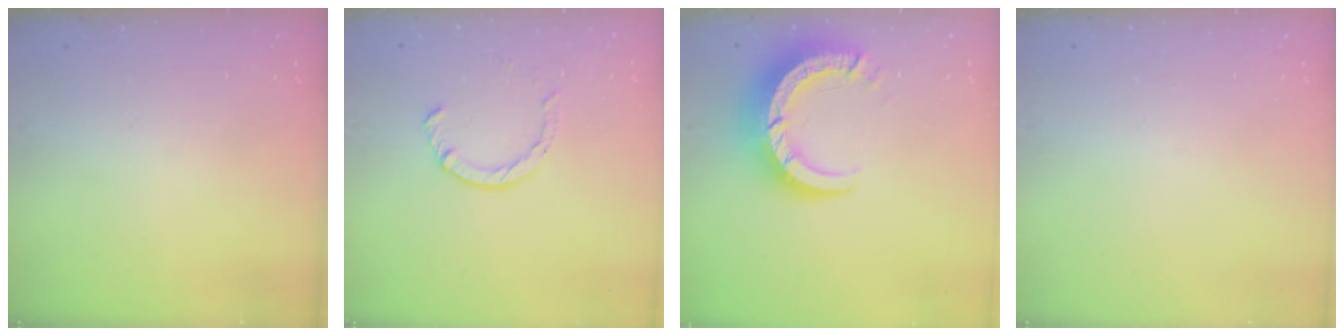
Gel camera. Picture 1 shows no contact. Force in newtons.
{"total": 2.4, "press": 2.4, "slide": 0.2}
{"total": 10.6, "press": 10.5, "slide": 1.0}
{"total": 0.0}